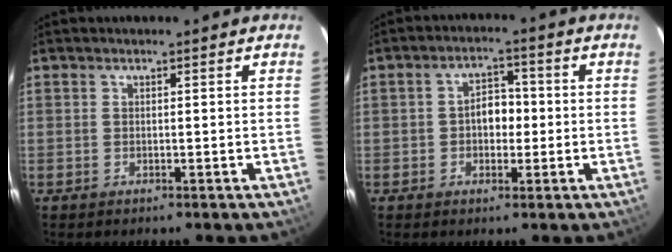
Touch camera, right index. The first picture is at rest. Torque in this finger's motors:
{"motor_torque": [0.56, -0.15, 0.30, 0.07]}